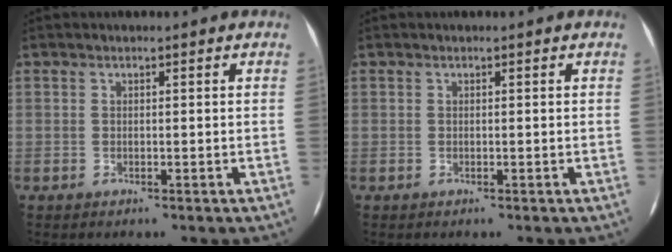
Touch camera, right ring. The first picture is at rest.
{"total": 0.0}